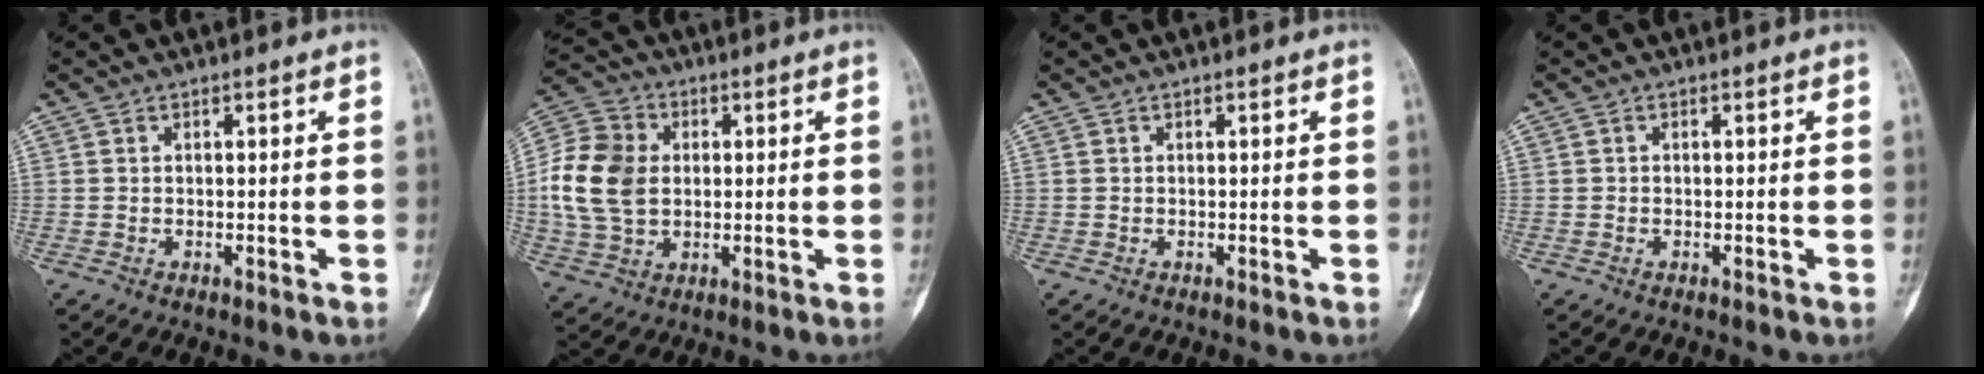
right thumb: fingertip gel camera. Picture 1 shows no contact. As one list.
[{"total": 13.9, "force": [0.7, 10.4, 9.2], "torque": [-0.169, 0.010, 0.013]}, {"total": 0.0}, {"total": 0.0}]